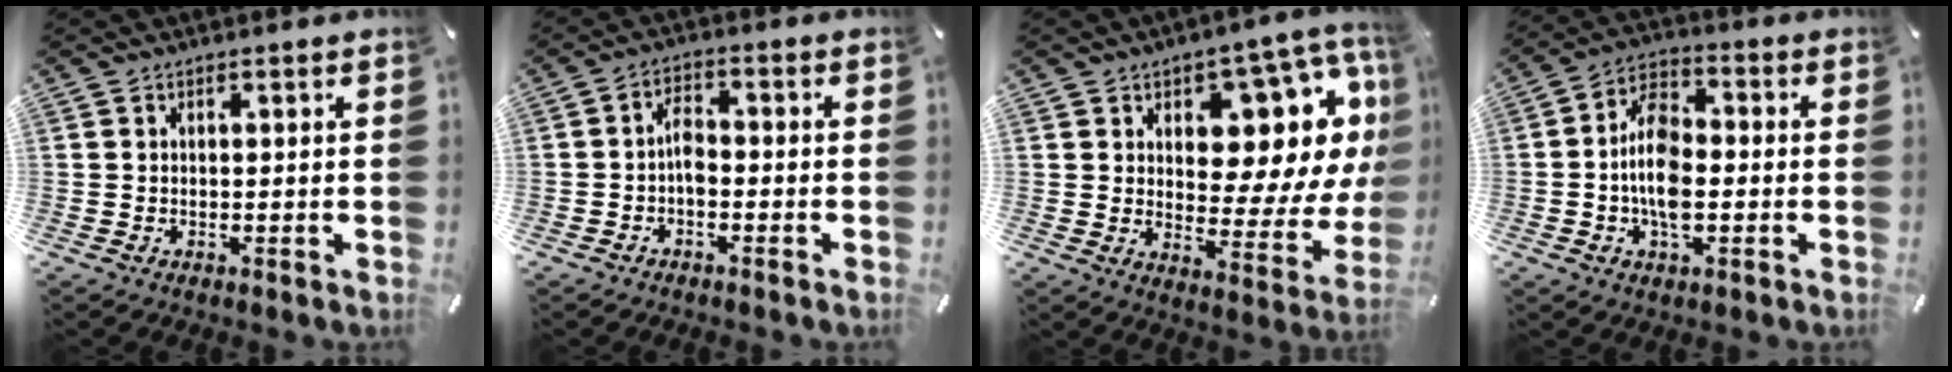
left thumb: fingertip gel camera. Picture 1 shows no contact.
{"total": 4.3, "force": [-1.3, 2.4, 3.3], "torque": [-0.065, 0.011, -0.026]}
{"total": 15.1, "force": [8.0, 8.2, 9.9], "torque": [-0.112, -0.084, 0.130]}
{"total": 10.9, "force": [-1.9, 6.3, 8.7], "torque": [-0.169, 0.009, -0.034]}